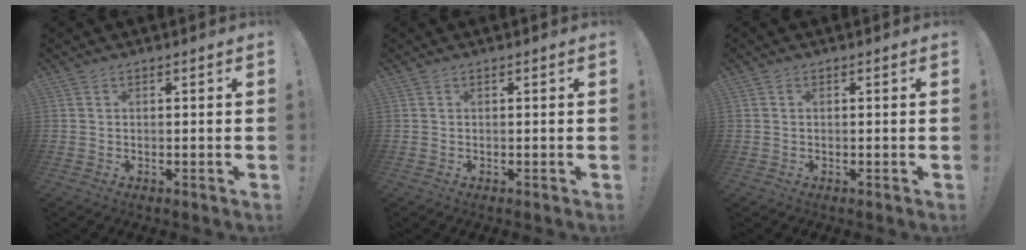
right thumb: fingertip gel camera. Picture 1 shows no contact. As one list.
[{"total": 0.0}, {"total": 0.0}]